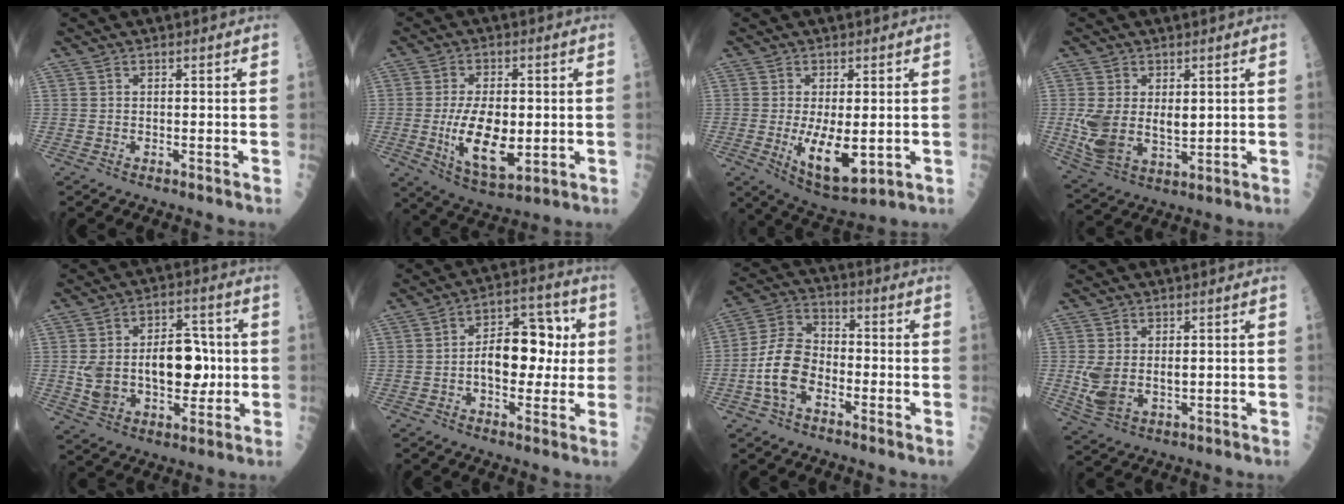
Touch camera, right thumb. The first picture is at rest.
{"total": 13.3, "force": [-1.3, 6.4, 11.5], "torque": [-0.191, -0.015, -0.012]}
{"total": 10.6, "force": [-1.4, 4.6, 9.5], "torque": [-0.147, -0.024, -0.007]}
{"total": 10.6, "force": [0.8, 6.7, 8.2], "torque": [-0.156, -0.014, 0.030]}
{"total": 17.0, "force": [0.2, 10.5, 13.3], "torque": [-0.183, 0.021, 0.015]}
{"total": 13.0, "force": [0.2, 7.8, 10.4], "torque": [-0.116, 0.029, -0.003]}
{"total": 10.9, "force": [-3.2, 6.9, 7.8], "torque": [-0.139, 0.036, -0.072]}
{"total": 7.1, "force": [0.3, 4.7, 5.3], "torque": [-0.104, -0.006, 0.018]}